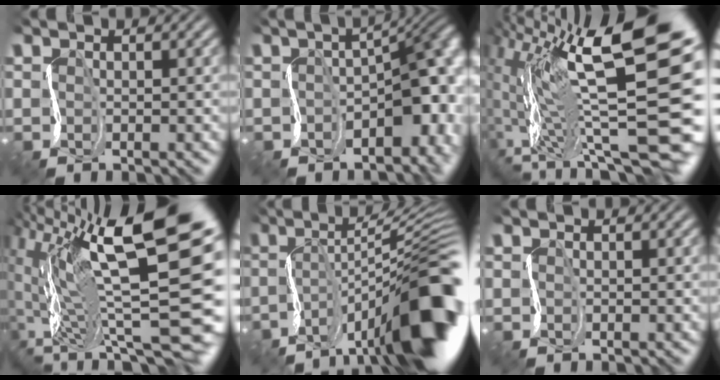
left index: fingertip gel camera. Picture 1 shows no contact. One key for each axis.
{"total": 9.0, "fx": -1.8, "fy": 4.9, "fz": 7.3, "tx": -0.059, "ty": 0.000, "tz": -0.023}
{"total": 14.2, "fx": 2.8, "fy": 5.1, "fz": 12.9, "tx": -0.234, "ty": -0.012, "tz": 0.076}
{"total": 14.8, "fx": 3.8, "fy": 6.5, "fz": 12.8, "tx": -0.225, "ty": -0.006, "tz": 0.090}
{"total": 13.4, "fx": -4.8, "fy": 3.4, "fz": 12.1, "tx": -0.167, "ty": 0.008, "tz": -0.087}
{"total": 0.0}